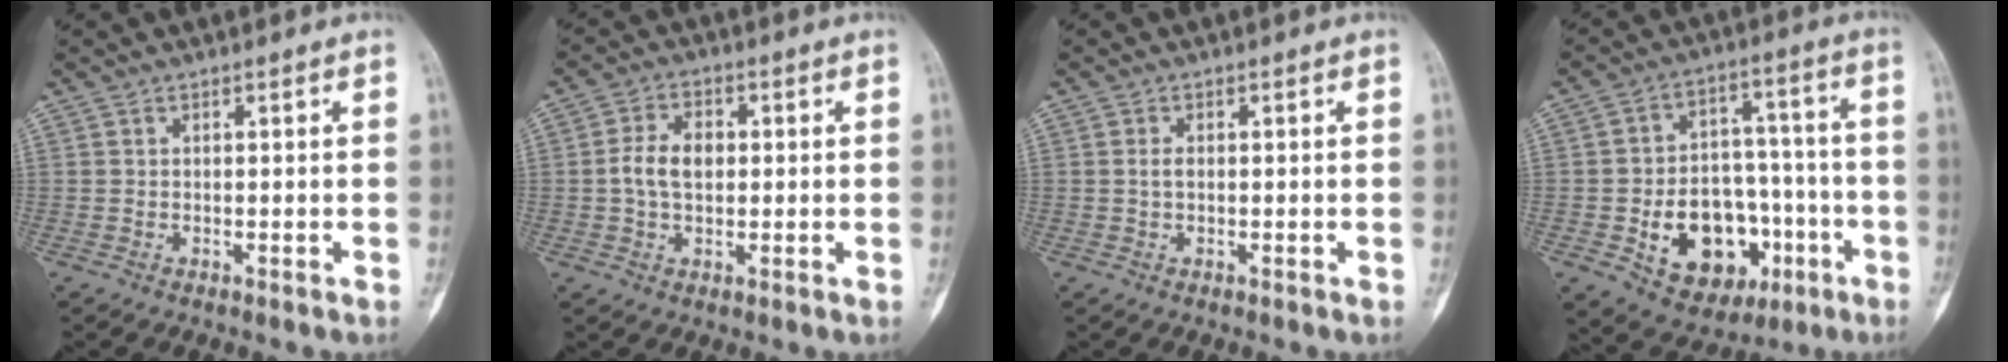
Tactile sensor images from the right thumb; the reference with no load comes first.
{"total": 6.3, "force": [0.2, 4.2, 4.7], "torque": [-0.085, 0.013, 0.000]}
{"total": 1.2, "force": [0.0, 0.7, 1.0], "torque": [-0.016, 0.002, -0.001]}
{"total": 18.3, "force": [-5.9, 13.2, 11.3], "torque": [-0.128, 0.046, -0.074]}